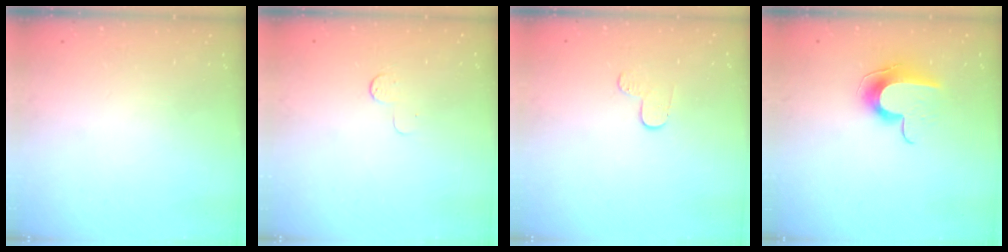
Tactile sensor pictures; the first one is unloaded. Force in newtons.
{"total": 4.1, "press": 4.0, "slide": 0.4}
{"total": 4.0, "press": 3.9, "slide": 0.4}
{"total": 9.9, "press": 9.9, "slide": 0.1}